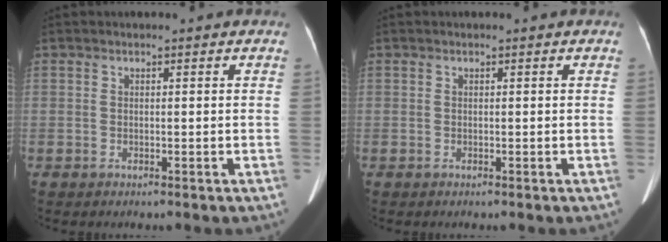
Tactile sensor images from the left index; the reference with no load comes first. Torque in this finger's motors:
{"motor_torque": [0.00, 0.00, 0.00, 0.00]}